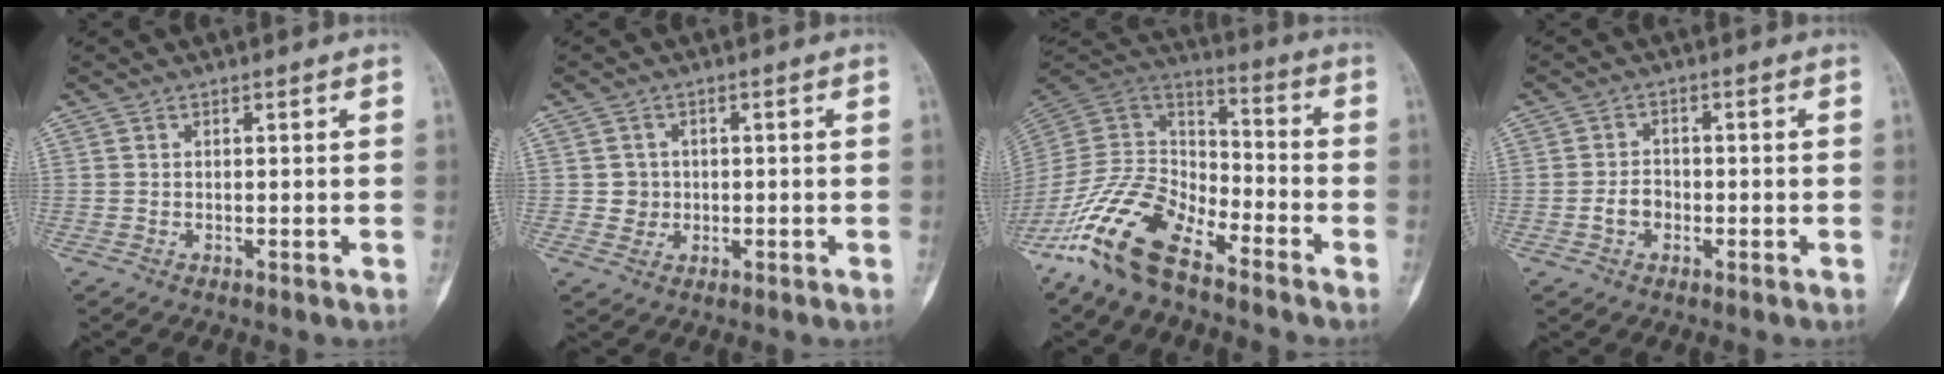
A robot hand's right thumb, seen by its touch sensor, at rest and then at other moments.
{"total": 2.7, "force": [-0.1, 2.7, 0.4], "torque": [0.012, 0.007, -0.001]}
{"total": 16.9, "force": [-11.6, 7.1, 10.1], "torque": [-0.185, 0.072, -0.227]}
{"total": 3.1, "force": [-1.1, 2.4, 1.7], "torque": [-0.021, 0.012, -0.022]}